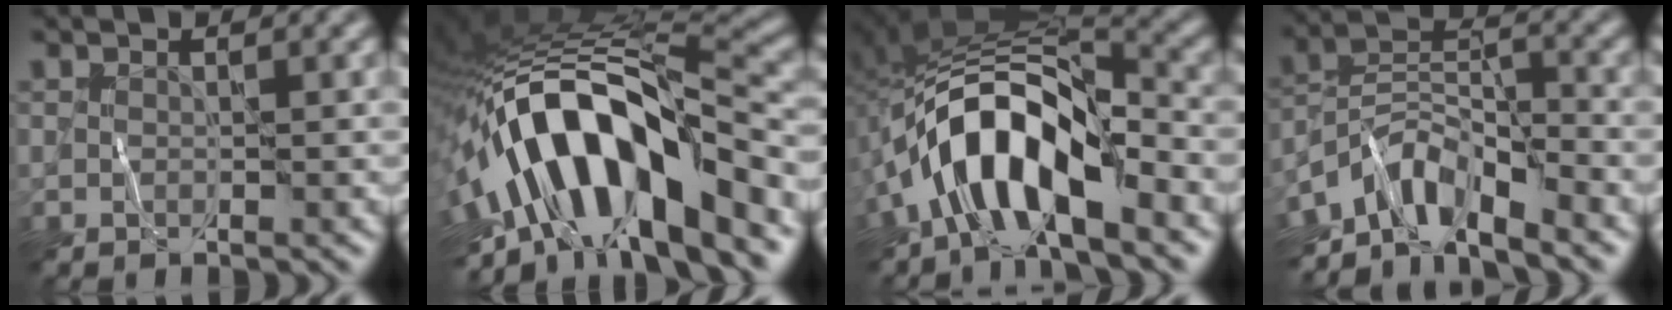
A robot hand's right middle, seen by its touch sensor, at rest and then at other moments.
{"total": 14.3, "force": [-4.2, 5.7, 12.4], "torque": [-0.190, 0.026, -0.076]}
{"total": 9.6, "force": [-4.2, 3.8, 7.7], "torque": [-0.134, 0.014, -0.081]}
{"total": 6.3, "force": [-5.0, 2.2, 3.2], "torque": [-0.043, 0.001, -0.108]}